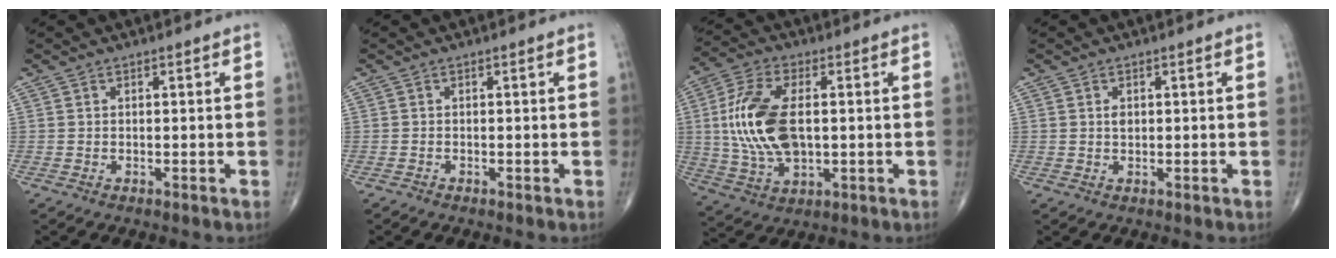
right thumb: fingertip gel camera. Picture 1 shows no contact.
{"total": 0.0}
{"total": 15.9, "force": [0.9, 8.4, 13.4], "torque": [-0.277, 0.000, 0.021]}
{"total": 1.3, "force": [0.3, 0.9, 1.0], "torque": [-0.012, -0.001, 0.007]}